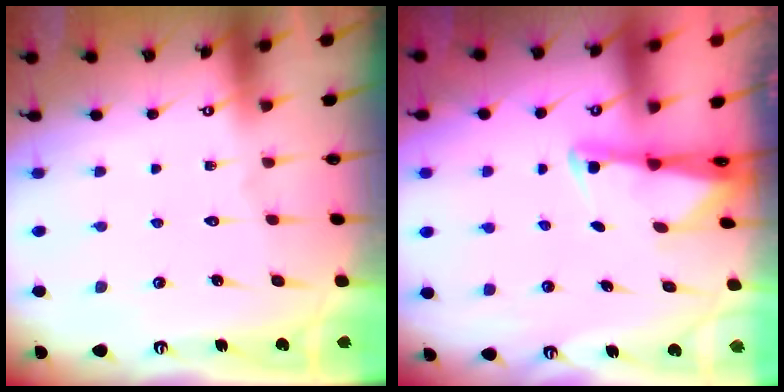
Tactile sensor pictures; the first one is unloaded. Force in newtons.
{"total": 2.0, "press": 2.0, "slide": 0.3}